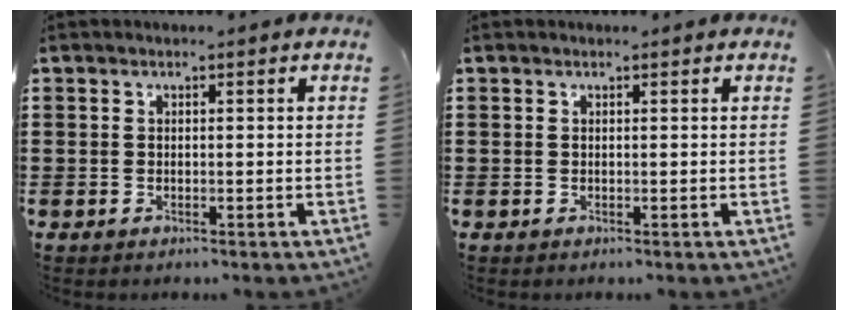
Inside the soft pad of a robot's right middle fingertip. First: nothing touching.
{"total": 0.0}